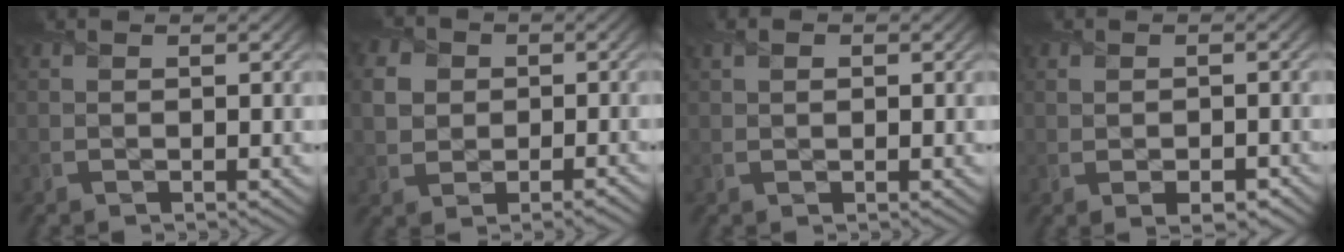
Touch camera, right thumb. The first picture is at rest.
{"total": 4.5, "force": [0.2, 3.7, 2.5], "torque": [-0.051, 0.003, -0.004]}
{"total": 1.2, "force": [0.6, 0.8, 0.8], "torque": [-0.017, 0.005, 0.009]}
{"total": 3.1, "force": [-0.8, 1.9, 2.4], "torque": [-0.036, -0.012, -0.003]}